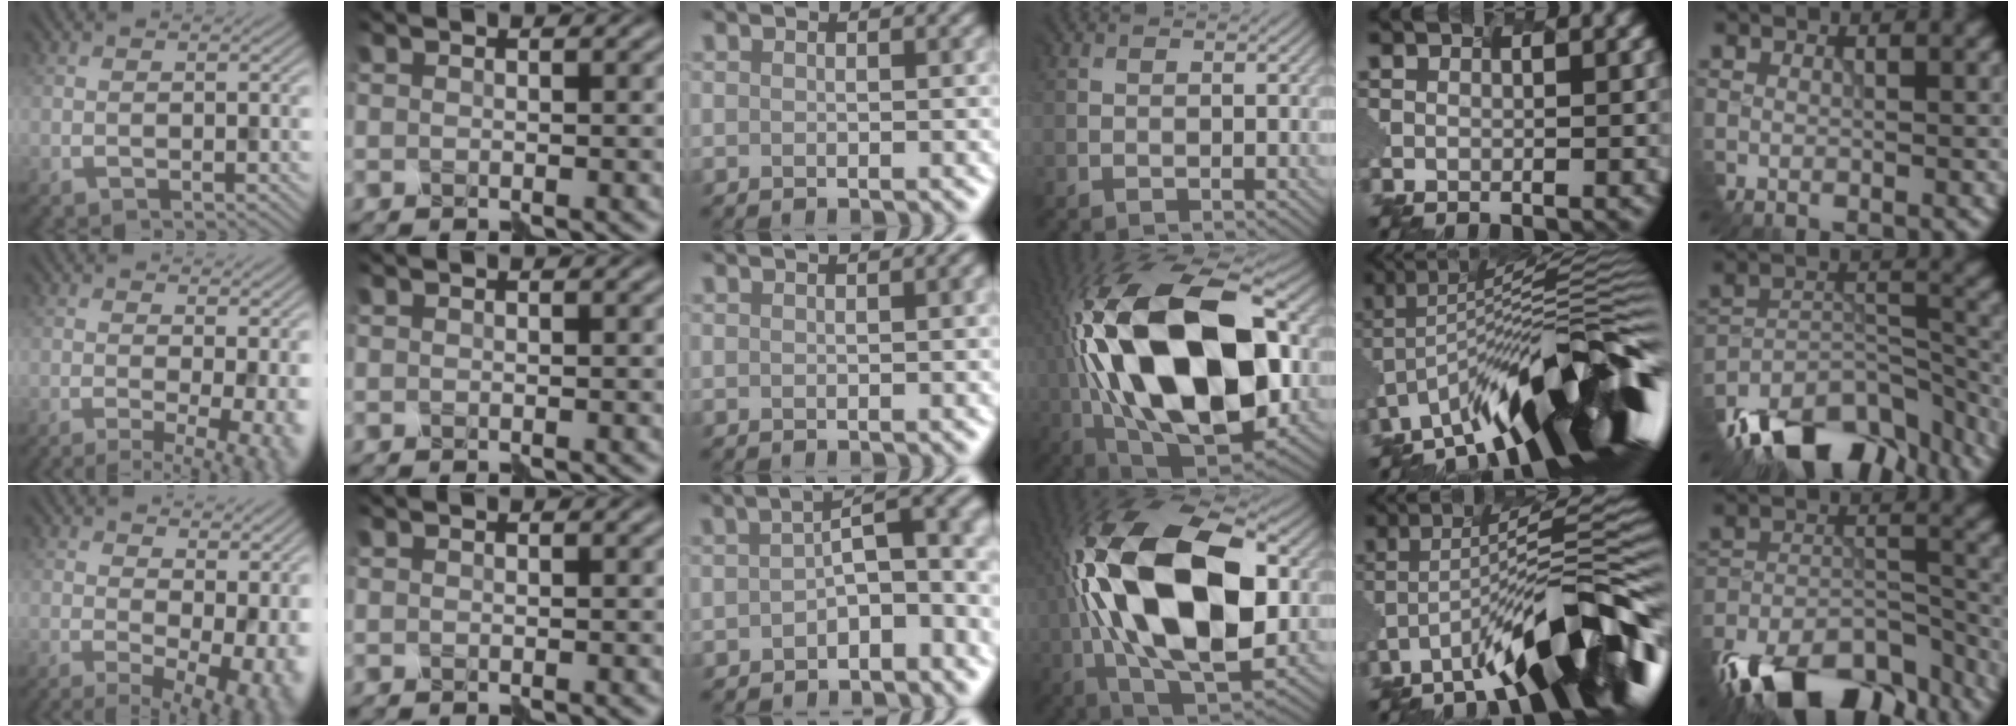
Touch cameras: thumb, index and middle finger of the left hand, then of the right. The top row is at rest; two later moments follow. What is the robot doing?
{"motion": "assemble", "object": "spray bottle"}